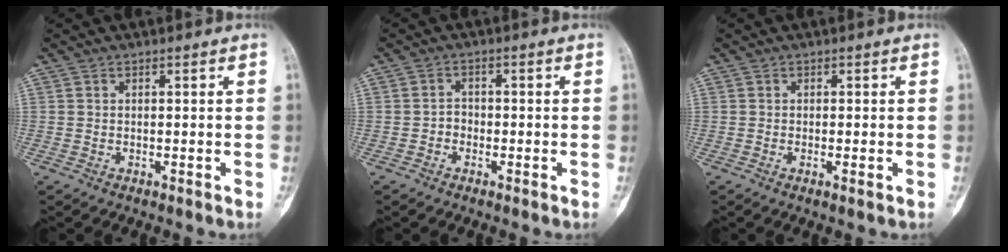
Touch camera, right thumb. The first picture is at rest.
{"total": 2.0, "force": [-1.0, 1.6, 0.7], "torque": [0.000, 0.011, -0.027]}
{"total": 1.1, "force": [-0.3, 0.2, 1.1], "torque": [-0.016, -0.002, -0.004]}